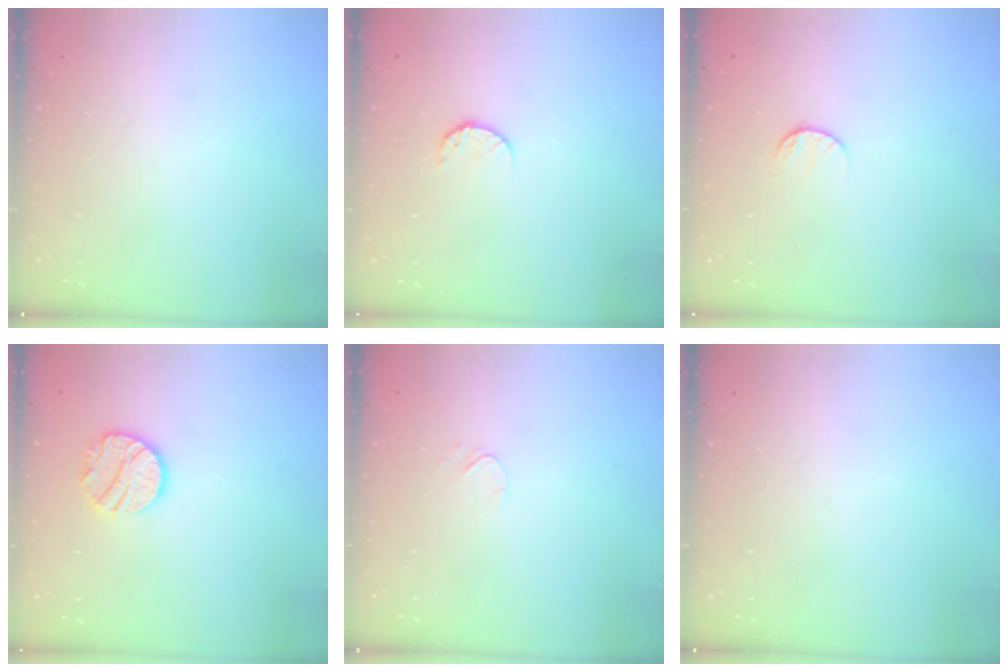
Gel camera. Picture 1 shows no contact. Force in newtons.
{"total": 6.6, "press": 6.6, "slide": 0.7}
{"total": 5.5, "press": 5.5, "slide": 0.6}
{"total": 11.1, "press": 11.1, "slide": 0.9}
{"total": 3.5, "press": 3.5, "slide": 0.5}
{"total": 0.0}